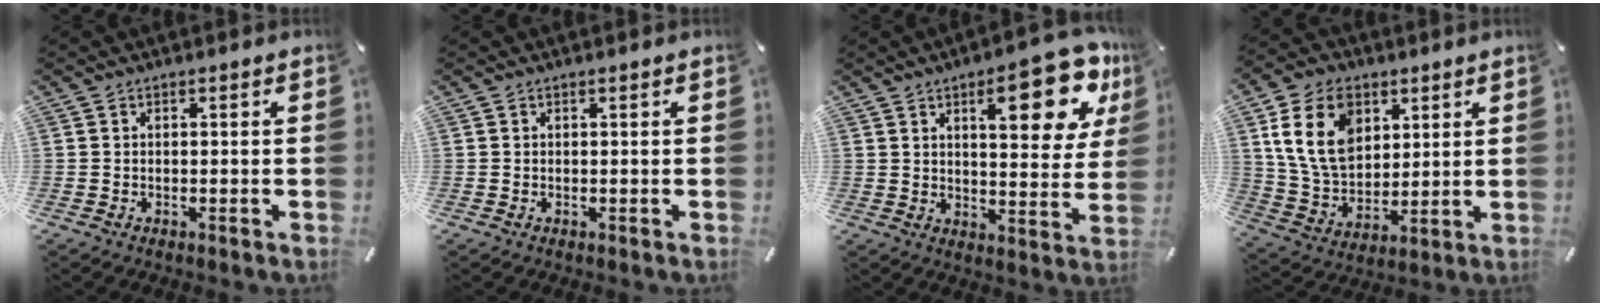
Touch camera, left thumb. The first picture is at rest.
{"total": 0.0}
{"total": 18.5, "force": [9.4, 6.6, 14.5], "torque": [-0.184, -0.052, 0.140]}
{"total": 15.0, "force": [6.2, 10.7, 8.4], "torque": [-0.190, -0.010, 0.117]}